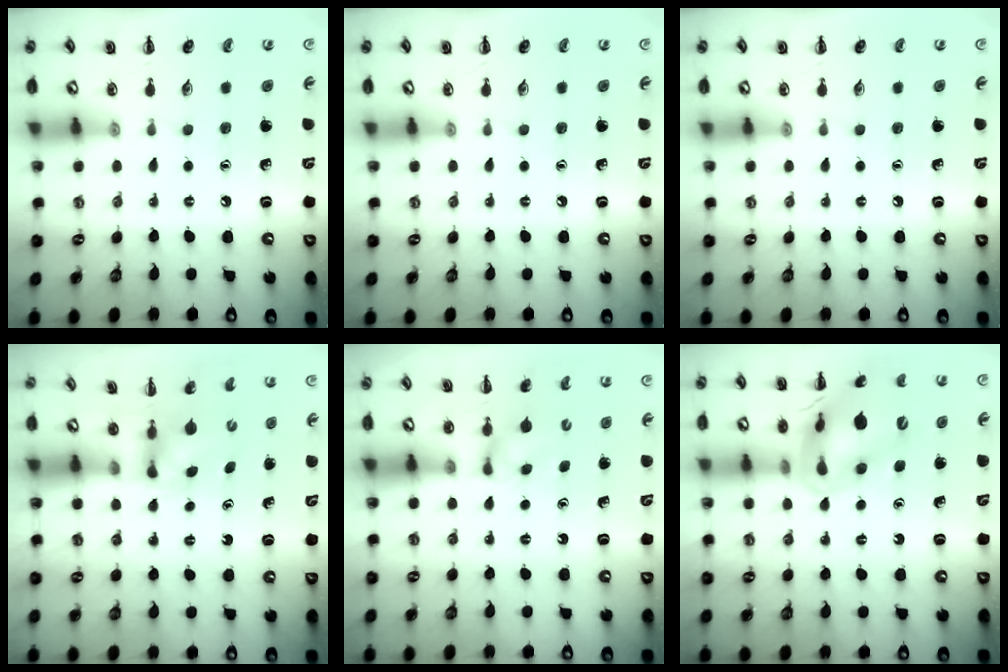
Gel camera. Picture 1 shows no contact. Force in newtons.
{"total": 0.0}
{"total": 0.0}
{"total": 2.9, "press": 2.6, "slide": 1.2}
{"total": 2.8, "press": 2.5, "slide": 1.3}
{"total": 15.4, "press": 15.1, "slide": 3.0}